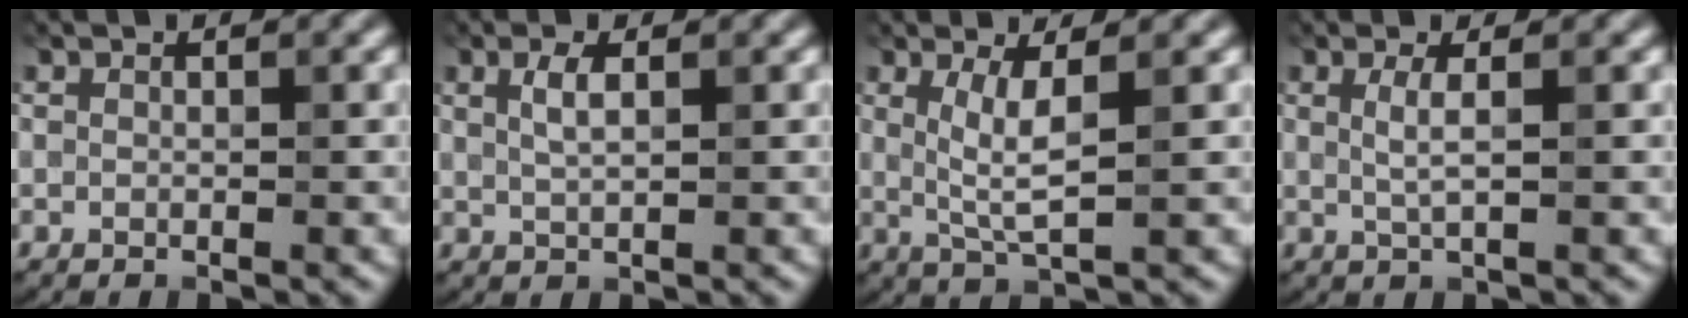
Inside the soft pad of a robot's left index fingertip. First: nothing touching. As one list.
[{"total": 1.8, "force": [0.8, 0.5, 1.6], "torque": [-0.035, 0.005, 0.016]}, {"total": 3.4, "force": [0.6, 0.5, 3.3], "torque": [-0.072, -0.004, 0.015]}, {"total": 1.9, "force": [0.3, 0.3, 1.9], "torque": [-0.035, 0.000, 0.005]}]